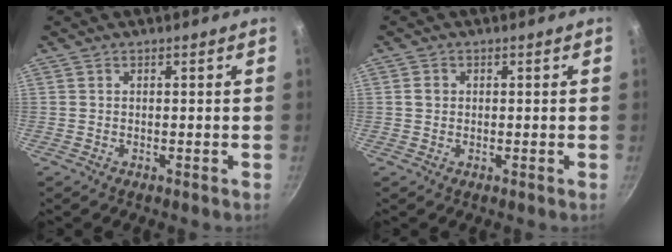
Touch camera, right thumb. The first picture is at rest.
{"total": 1.5, "force": [0.1, 1.3, 0.6], "torque": [-0.006, 0.006, 0.002]}